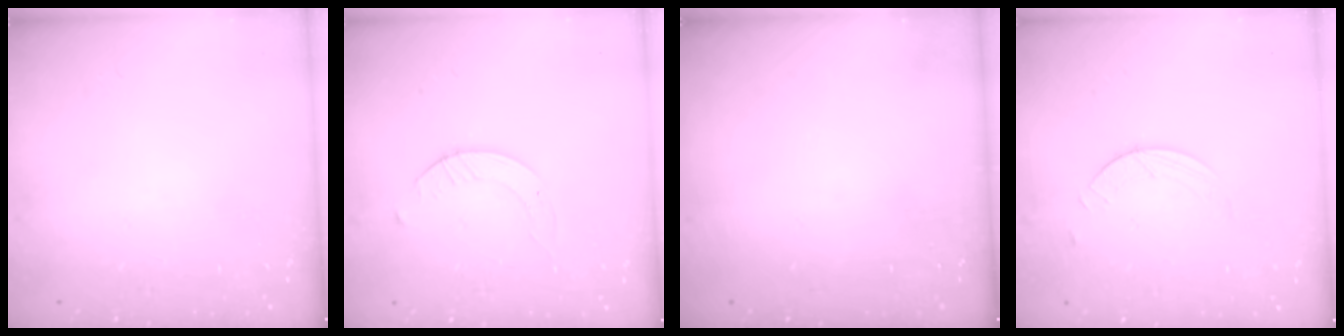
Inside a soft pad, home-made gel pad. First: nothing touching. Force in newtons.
{"total": 2.7, "press": 2.7, "slide": 0.3}
{"total": 0.0}
{"total": 2.5, "press": 2.4, "slide": 0.2}